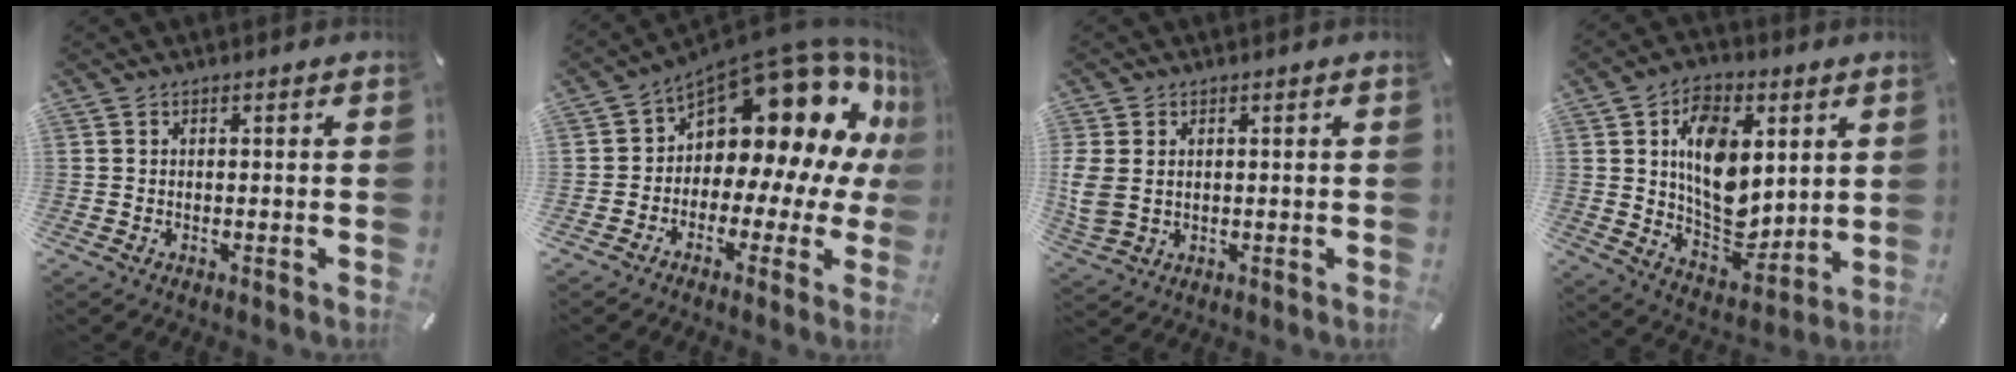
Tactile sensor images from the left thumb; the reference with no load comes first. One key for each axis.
{"total": 16.5, "fx": 8.0, "fy": 9.6, "fz": 10.7, "tx": -0.137, "ty": -0.082, "tz": 0.131}
{"total": 5.4, "fx": 0.8, "fy": 4.2, "fz": 3.3, "tx": -0.082, "ty": 0.002, "tz": 0.017}
{"total": 14.9, "fx": 3.3, "fy": 10.5, "fz": 10.1, "tx": -0.156, "ty": -0.008, "tz": 0.063}